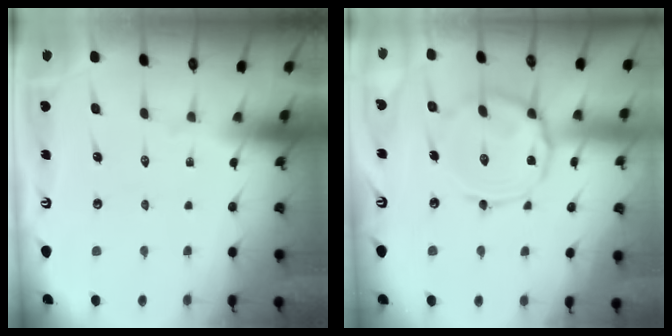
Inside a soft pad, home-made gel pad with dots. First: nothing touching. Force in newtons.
{"total": 10.6, "press": 10.6, "slide": 0.9}